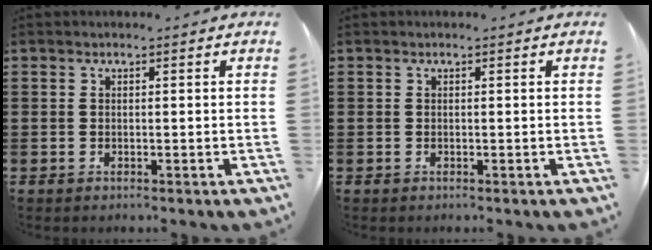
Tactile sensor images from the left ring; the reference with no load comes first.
{"total": 0.0}